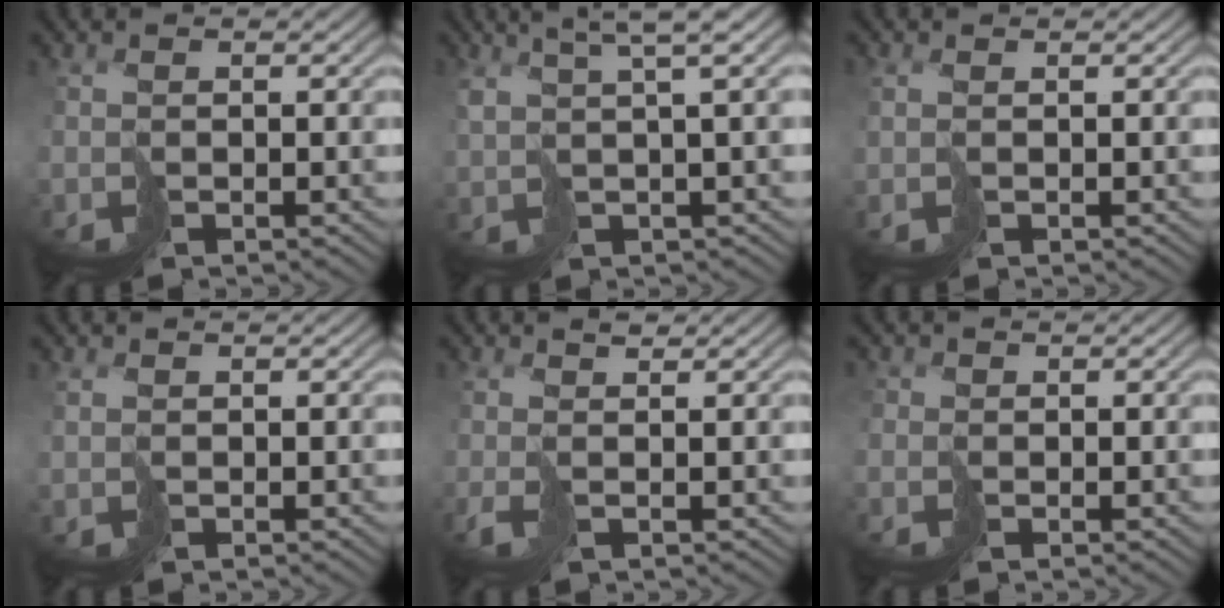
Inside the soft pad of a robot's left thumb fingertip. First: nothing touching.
{"total": 5.5, "force": [3.0, 1.0, 4.6], "torque": [-0.068, 0.021, 0.054]}
{"total": 0.8, "force": [0.2, 0.3, 0.7], "torque": [-0.022, -0.002, 0.002]}
{"total": 0.6, "force": [0.5, 0.2, -0.2], "torque": [0.000, 0.001, 0.013]}
{"total": 2.4, "force": [0.0, 0.8, 2.2], "torque": [-0.059, 0.004, -0.005]}
{"total": 1.8, "force": [-0.4, 1.7, 0.5], "torque": [-0.014, -0.005, -0.011]}